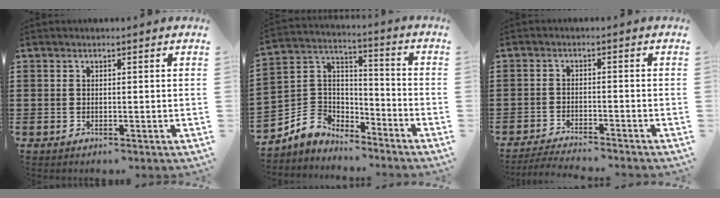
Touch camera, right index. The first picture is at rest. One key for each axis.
{"total": 5.9, "fx": -3.8, "fy": 4.5, "fz": 0.1, "tx": -0.036, "ty": 0.009, "tz": -0.080}
{"total": 2.9, "fx": -2.9, "fy": -0.1, "fz": 0.3, "tx": -0.007, "ty": 0.000, "tz": -0.060}